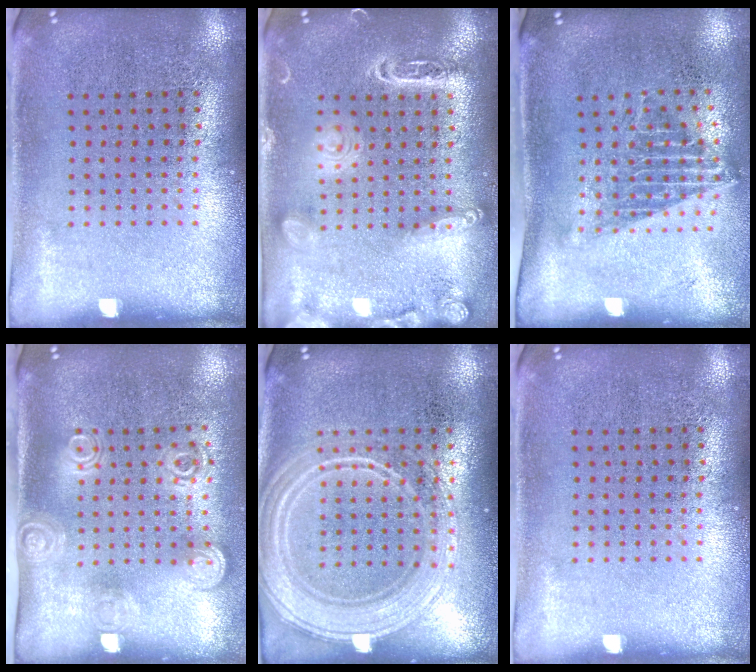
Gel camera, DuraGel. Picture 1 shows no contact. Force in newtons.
{"total": 1.9, "press": 1.9, "slide": 0.1}
{"total": 1.4, "press": 1.1, "slide": 0.9}
{"total": 1.9, "press": 1.4, "slide": 1.3}
{"total": 2.3, "press": 2.3, "slide": 0.4}
{"total": 0.0}